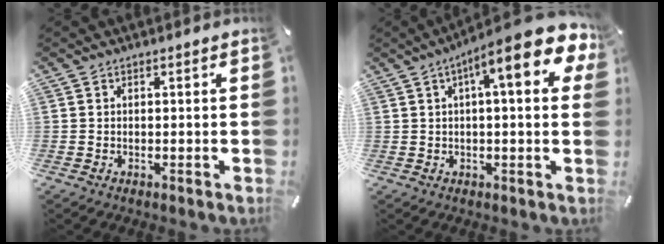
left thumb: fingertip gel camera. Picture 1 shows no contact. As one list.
[{"total": 14.8, "force": [5.9, 3.5, 13.1], "torque": [-0.191, -0.030, 0.087]}]